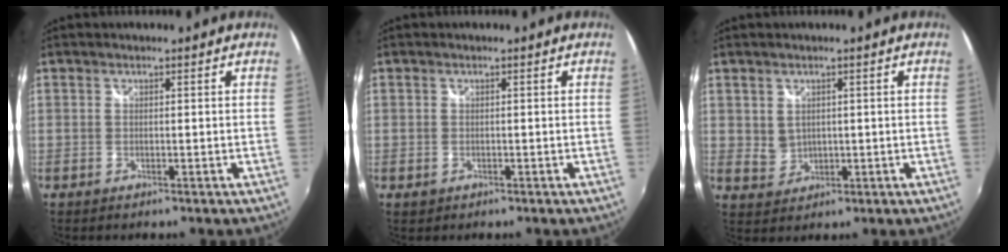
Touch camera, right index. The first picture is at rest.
{"total": 1.0, "force": [-0.4, 0.9, 0.3], "torque": [-0.005, -0.005, -0.007]}
{"total": 4.2, "force": [1.2, 3.7, 1.8], "torque": [-0.032, 0.002, 0.035]}